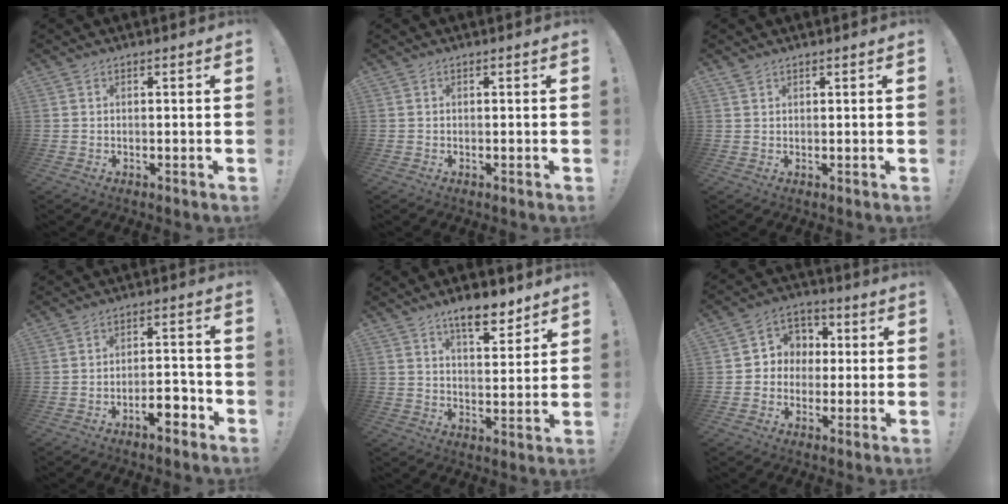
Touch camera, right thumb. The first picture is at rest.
{"total": 0.0}
{"total": 1.1, "force": [1.0, 0.5, 0.3], "torque": [-0.006, -0.003, 0.018]}
{"total": 7.2, "force": [-4.7, 2.5, 4.8], "torque": [-0.060, 0.026, -0.082]}
{"total": 9.5, "force": [7.3, 3.0, 5.3], "torque": [-0.063, -0.044, 0.125]}
{"total": 7.7, "force": [-0.8, 7.5, 1.6], "torque": [-0.018, 0.010, -0.007]}